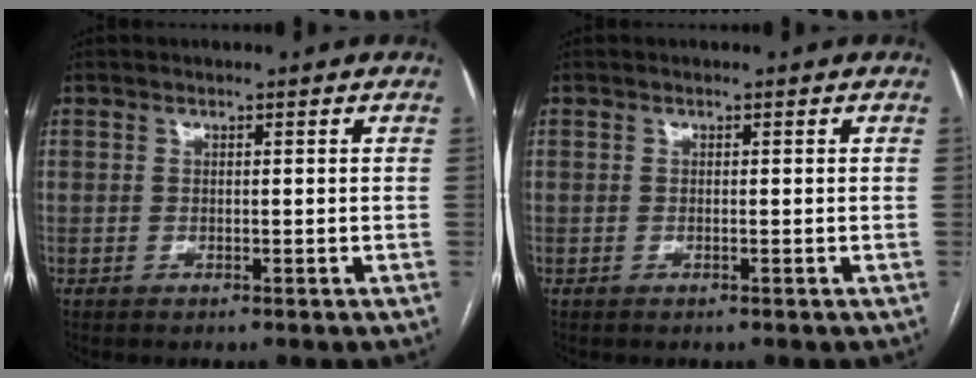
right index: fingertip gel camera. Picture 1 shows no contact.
{"total": 0.0}